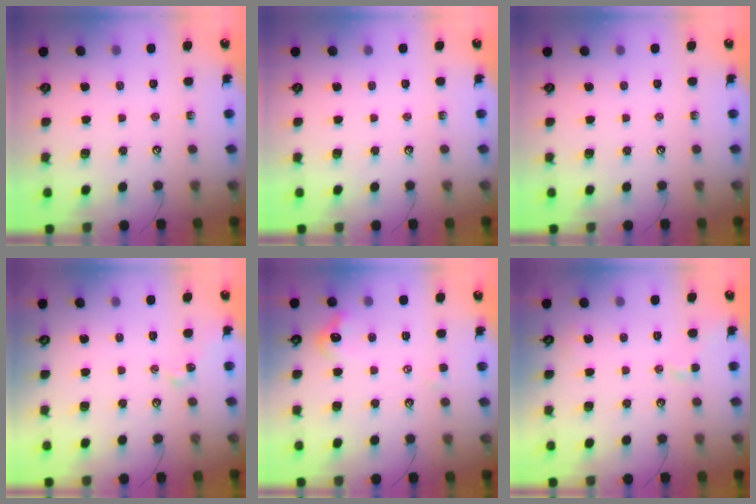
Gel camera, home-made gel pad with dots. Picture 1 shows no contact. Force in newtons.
{"total": 0.0}
{"total": 0.0}
{"total": 0.5, "press": 0.4, "slide": 0.4}
{"total": 1.3, "press": 1.1, "slide": 0.7}
{"total": 1.7, "press": 1.6, "slide": 0.6}